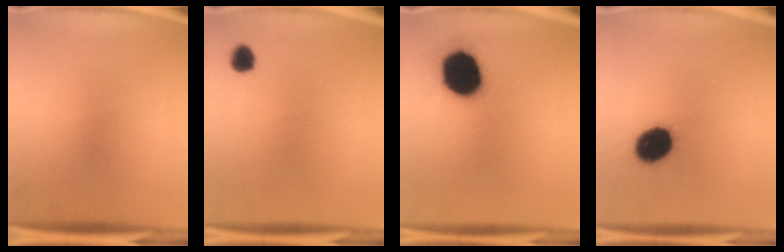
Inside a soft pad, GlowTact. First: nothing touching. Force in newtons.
{"total": 2.4}
{"total": 18.4}
{"total": 12.1}